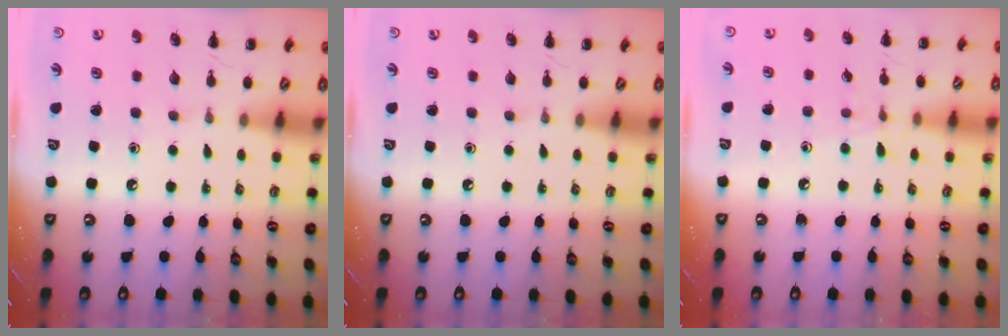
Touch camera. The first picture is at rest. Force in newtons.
{"total": 0.0}
{"total": 6.7, "press": 6.4, "slide": 2.0}